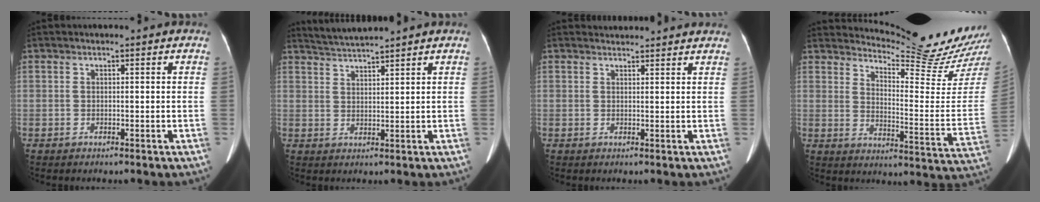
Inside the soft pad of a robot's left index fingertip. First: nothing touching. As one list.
[{"total": 4.9, "force": [4.7, -1.0, 1.1], "torque": [-0.027, 0.016, 0.088]}, {"total": 5.9, "force": [5.8, 0.6, 0.8], "torque": [-0.009, 0.024, 0.059]}, {"total": 18.2, "force": [17.6, -1.4, 4.6], "torque": [-0.080, -0.130, 0.218]}]